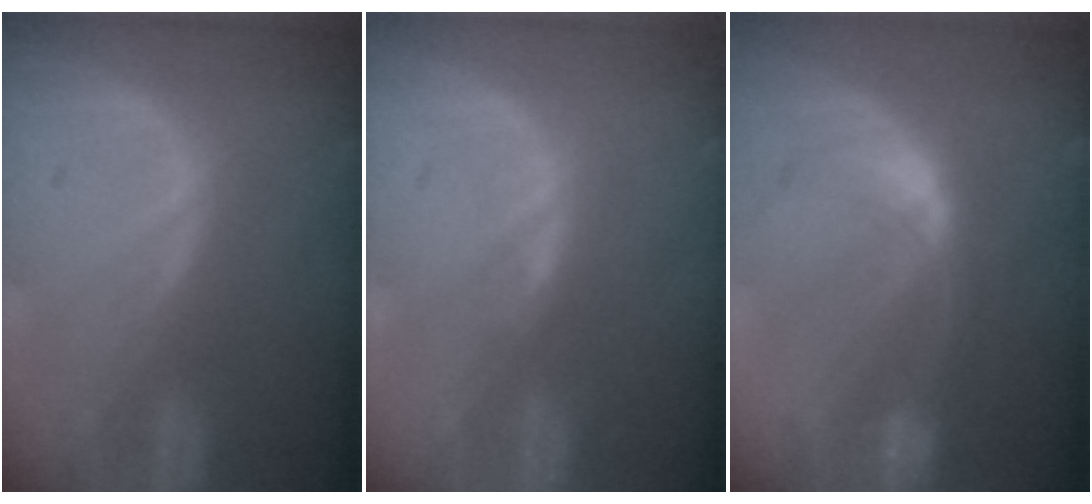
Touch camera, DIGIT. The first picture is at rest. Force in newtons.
{"total": 0.8, "press": 0.8, "slide": 0.0}
{"total": 7.8, "press": 6.9, "slide": 3.7}